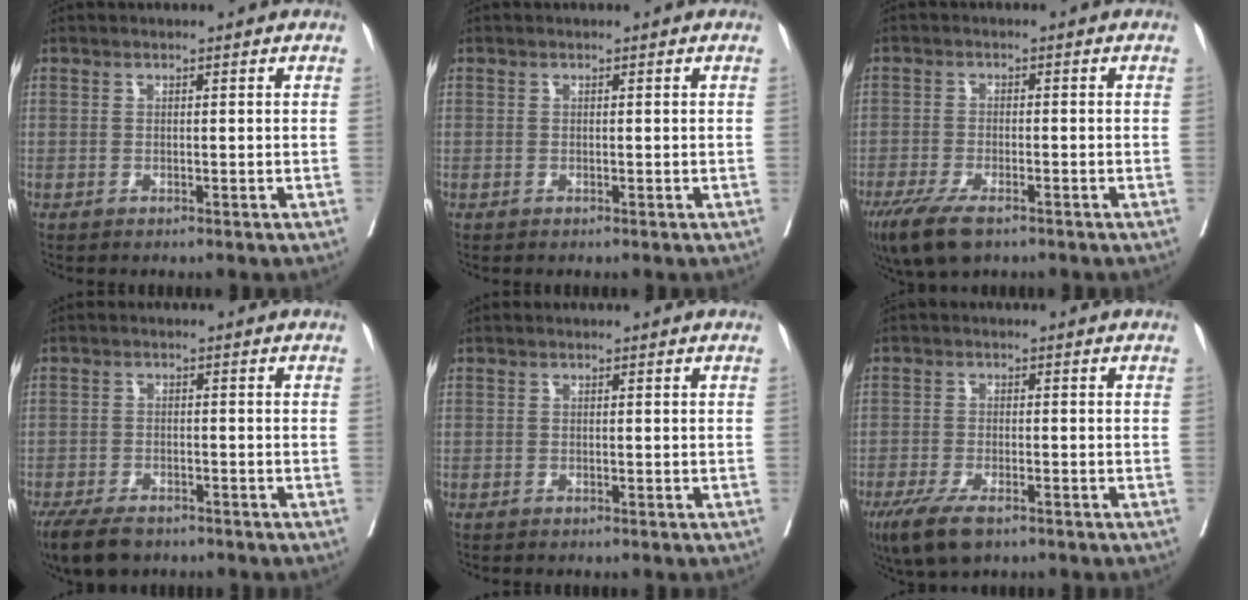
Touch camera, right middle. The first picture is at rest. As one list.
[{"total": 0.0}, {"total": 7.5, "force": [-5.1, 2.3, 5.0], "torque": [-0.091, -0.016, -0.086]}, {"total": 7.2, "force": [-5.5, 2.9, 3.5], "torque": [-0.058, -0.008, -0.089]}, {"total": 0.0}, {"total": 6.7, "force": [-4.4, 2.0, 4.6], "torque": [-0.086, -0.015, -0.075]}]